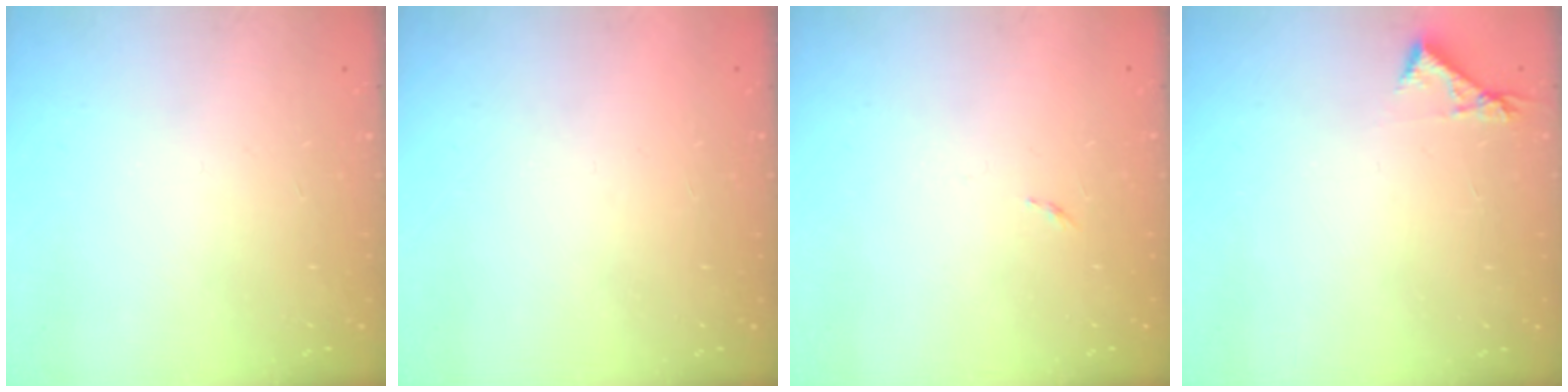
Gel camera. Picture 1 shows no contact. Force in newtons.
{"total": 1.5, "press": 1.5, "slide": 0.1}
{"total": 2.6, "press": 2.6, "slide": 0.4}
{"total": 4.7, "press": 4.7, "slide": 0.4}